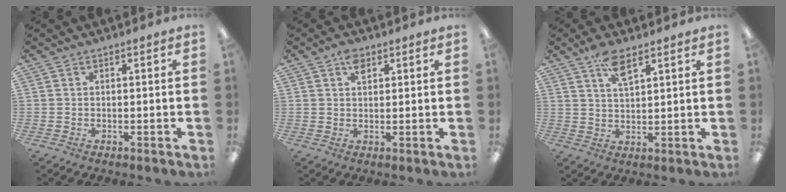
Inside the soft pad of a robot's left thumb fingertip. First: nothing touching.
{"total": 3.4, "force": [1.8, 1.9, 2.1], "torque": [-0.030, -0.003, 0.029]}
{"total": 6.1, "force": [4.0, 2.2, 4.1], "torque": [-0.075, -0.007, 0.069]}